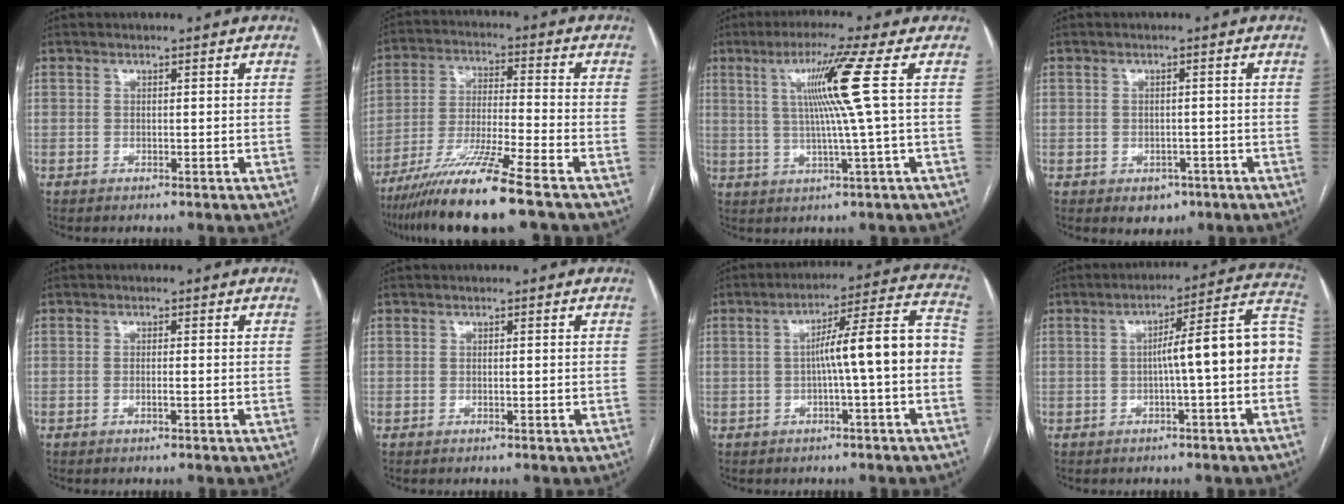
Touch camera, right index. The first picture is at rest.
{"total": 12.9, "force": [-9.3, -1.2, 8.9], "torque": [-0.169, -0.035, -0.169]}
{"total": 9.2, "force": [2.1, -2.6, 8.6], "torque": [-0.148, 0.005, 0.047]}
{"total": 3.2, "force": [-1.6, 2.4, 1.4], "torque": [-0.008, 0.004, -0.011]}
{"total": 0.8, "force": [-0.3, -0.1, 0.8], "torque": [-0.015, 0.001, -0.006]}
{"total": 0.0}
{"total": 10.8, "force": [-1.5, 0.1, 10.7], "torque": [-0.154, 0.037, -0.025]}
{"total": 12.1, "force": [-1.2, 0.7, 12.0], "torque": [-0.159, 0.044, -0.019]}